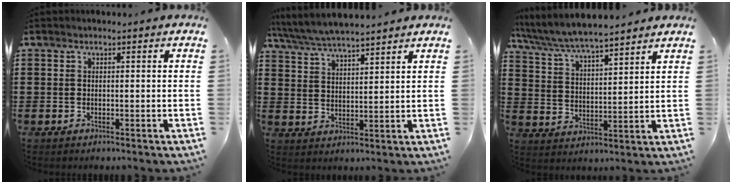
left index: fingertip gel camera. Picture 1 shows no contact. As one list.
[{"total": 5.3, "force": [5.0, 0.4, 1.7], "torque": [-0.050, -0.021, 0.089]}, {"total": 6.2, "force": [5.8, 0.3, 2.0], "torque": [-0.064, -0.032, 0.101]}]